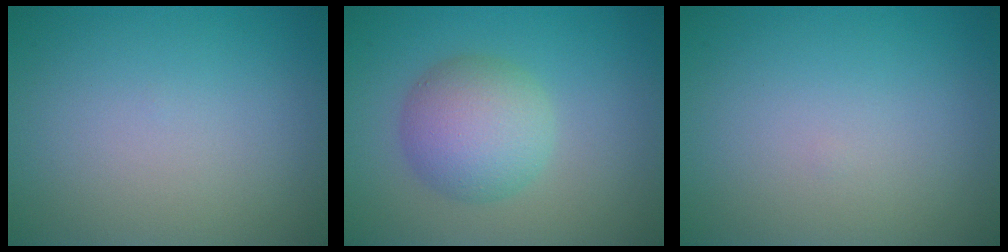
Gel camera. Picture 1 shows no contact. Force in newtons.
{"total": 5.2, "press": 5.2, "slide": 0.0}
{"total": 0.0}